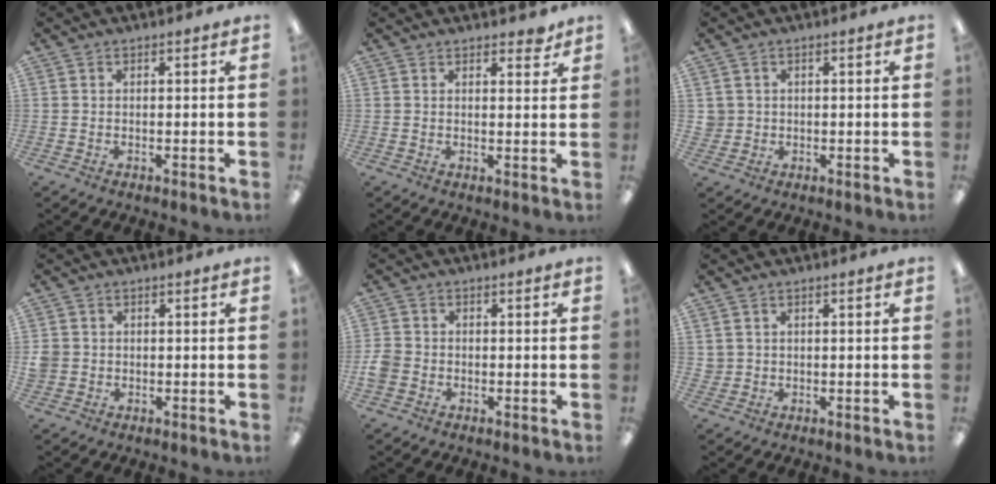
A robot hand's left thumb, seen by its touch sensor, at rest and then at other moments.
{"total": 2.7, "force": [2.3, 1.2, 0.9], "torque": [0.003, -0.012, 0.037]}
{"total": 2.5, "force": [0.5, 2.5, 0.1], "torque": [-0.008, 0.004, 0.008]}
{"total": 2.6, "force": [0.0, 2.5, 0.5], "torque": [-0.010, 0.004, -0.002]}
{"total": 3.6, "force": [-1.2, 3.0, 1.5], "torque": [-0.021, 0.011, -0.021]}
{"total": 1.8, "force": [0.6, 1.7, 0.2], "torque": [-0.008, 0.002, 0.010]}